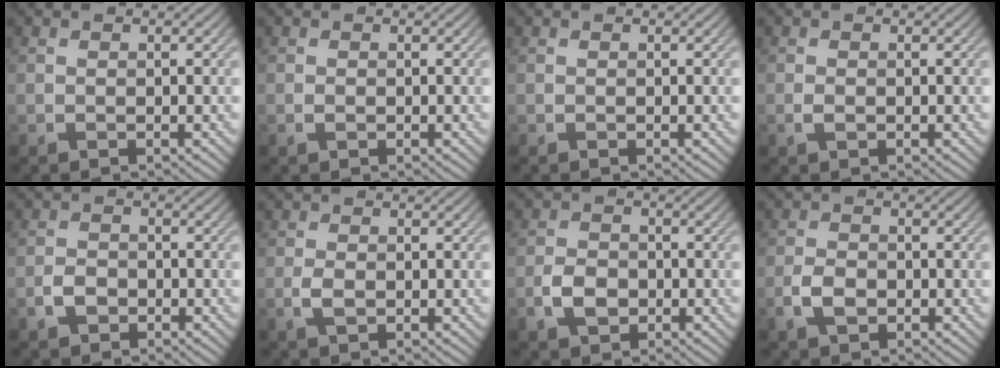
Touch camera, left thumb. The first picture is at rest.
{"total": 0.7, "force": [-0.2, 0.4, 0.5], "torque": [-0.013, 0.000, -0.004]}
{"total": 0.0}
{"total": 1.1, "force": [-0.3, 0.6, 0.8], "torque": [-0.021, 0.001, -0.007]}
{"total": 2.6, "force": [-1.3, 1.9, 1.3], "torque": [-0.028, 0.000, -0.029]}
{"total": 1.9, "force": [-0.5, 1.0, 1.6], "torque": [-0.038, -0.002, -0.011]}
{"total": 3.8, "force": [-1.4, 2.7, 2.2], "torque": [-0.049, -0.002, -0.031]}
{"total": 3.1, "force": [-1.3, 2.0, 2.0], "torque": [-0.044, -0.002, -0.029]}